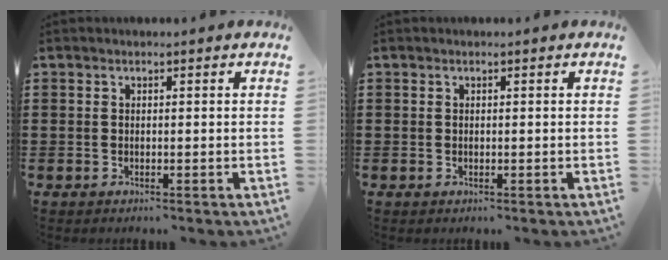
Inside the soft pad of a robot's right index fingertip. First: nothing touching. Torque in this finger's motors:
{"motor_torque": [0.19, 0.30, 0.00, 0.00]}